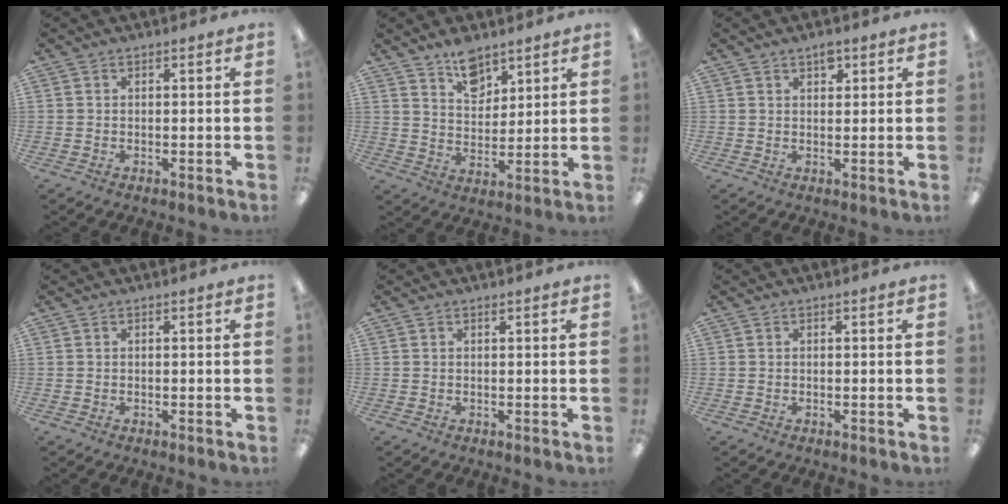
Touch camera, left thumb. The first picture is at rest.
{"total": 8.4, "force": [6.6, 4.5, 2.6], "torque": [-0.025, -0.045, 0.118]}
{"total": 2.7, "force": [1.9, 1.5, 1.3], "torque": [-0.002, -0.008, 0.029]}
{"total": 0.0}
{"total": 0.0}
{"total": 0.0}